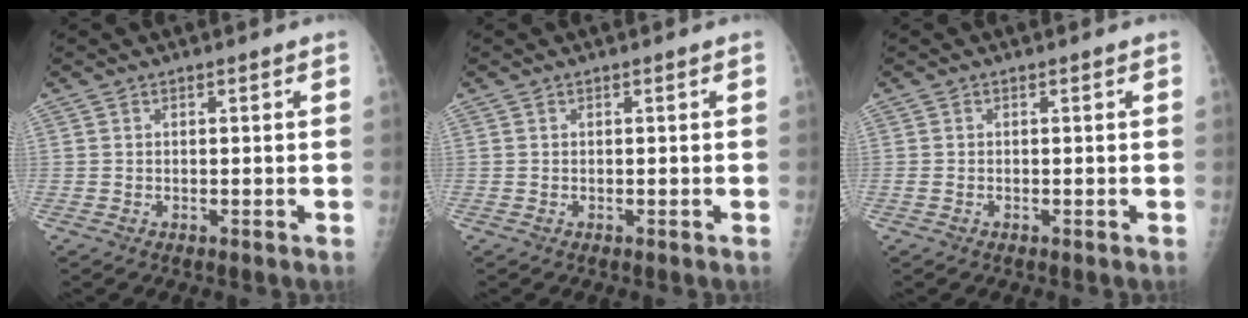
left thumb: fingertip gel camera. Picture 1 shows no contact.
{"total": 0.0}
{"total": 0.6, "force": [-0.1, 0.3, 0.5], "torque": [-0.011, 0.001, -0.002]}